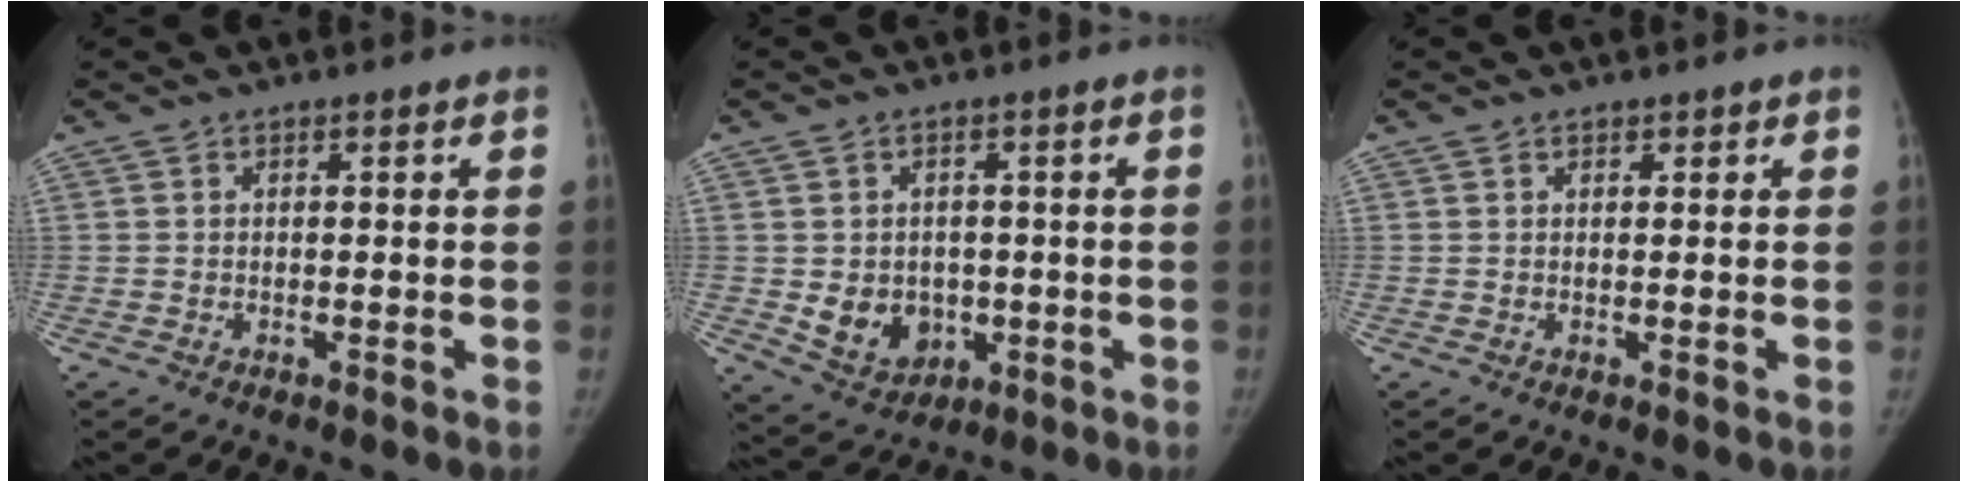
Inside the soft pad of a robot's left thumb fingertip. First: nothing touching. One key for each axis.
{"total": 8.4, "fx": -1.1, "fy": 6.9, "fz": 4.5, "tx": -0.040, "ty": -0.003, "tz": 0.001}
{"total": 0.7, "fx": 0.5, "fy": 0.4, "fz": 0.1, "tx": 0.006, "ty": -0.003, "tz": 0.005}